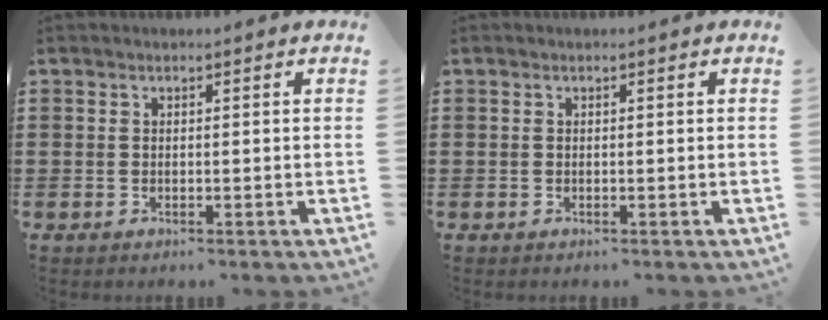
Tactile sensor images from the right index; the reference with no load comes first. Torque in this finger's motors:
{"motor_torque": [0.47, 0.19, 0.01, 0.00]}